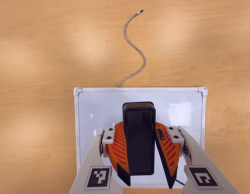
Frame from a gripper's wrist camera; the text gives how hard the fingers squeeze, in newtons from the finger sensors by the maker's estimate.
{"total": 8.7, "left": 8.9, "right": 8.6}